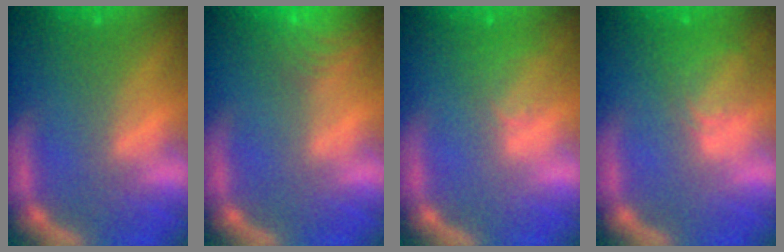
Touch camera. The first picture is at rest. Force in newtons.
{"total": 9.0}
{"total": 2.5}
{"total": 3.4}